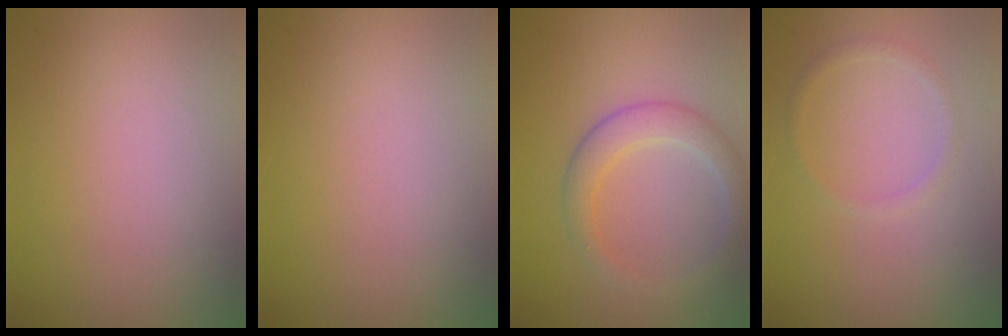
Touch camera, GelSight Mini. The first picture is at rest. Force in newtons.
{"total": 0.0}
{"total": 3.0, "press": 3.0, "slide": 0.2}
{"total": 1.0, "press": 1.0, "slide": 0.0}